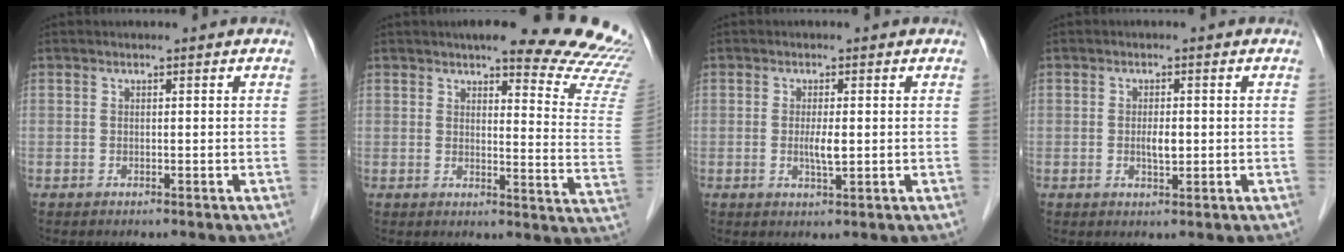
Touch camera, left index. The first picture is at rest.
{"total": 18.4, "force": [16.7, 1.7, 7.6], "torque": [-0.076, -0.088, 0.171]}
{"total": 2.6, "force": [-0.1, 0.5, 2.6], "torque": [-0.052, -0.003, 0.000]}
{"total": 2.4, "force": [-0.2, 0.9, 2.2], "torque": [-0.041, 0.000, -0.001]}